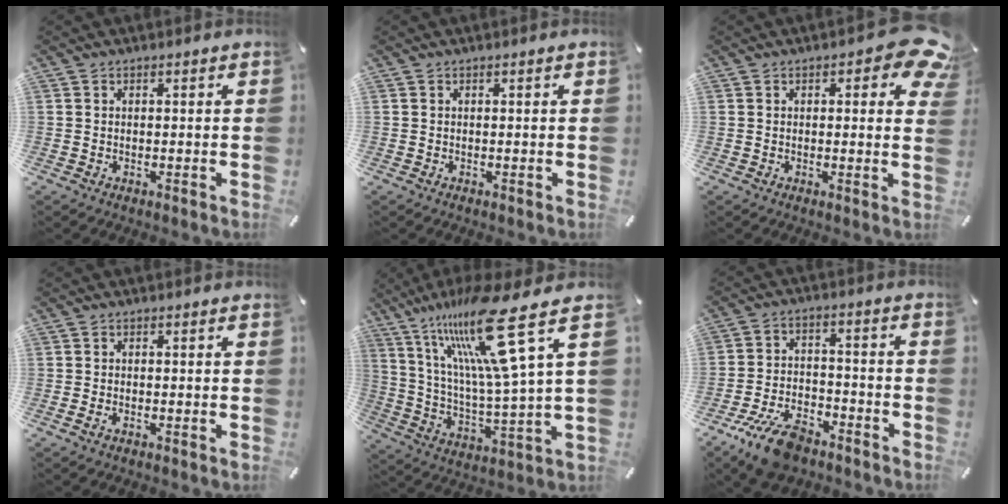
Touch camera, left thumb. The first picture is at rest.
{"total": 0.0}
{"total": 7.8, "force": [3.1, 3.7, 6.1], "torque": [-0.062, -0.013, 0.048]}
{"total": 1.1, "force": [-0.4, 0.4, 0.9], "torque": [-0.018, 0.000, -0.007]}
{"total": 22.0, "force": [12.6, 2.8, 17.8], "torque": [-0.351, -0.087, 0.185]}
{"total": 11.9, "force": [-8.1, 5.6, 6.7], "torque": [-0.130, 0.047, -0.151]}